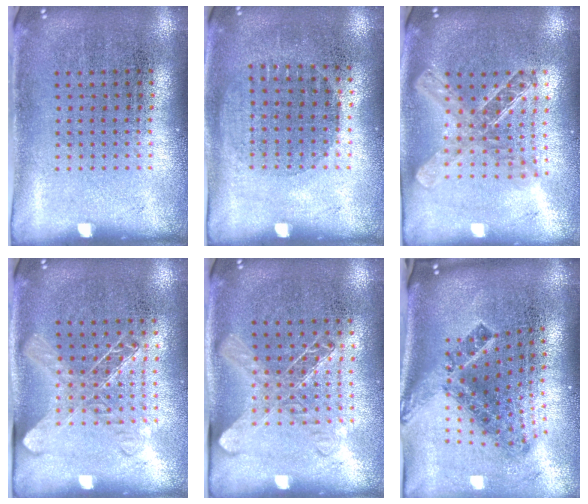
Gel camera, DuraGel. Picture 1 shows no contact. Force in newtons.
{"total": 0.9, "press": 0.8, "slide": 0.4}
{"total": 2.0, "press": 1.7, "slide": 1.2}
{"total": 1.3, "press": 1.2, "slide": 0.7}
{"total": 1.4, "press": 1.3, "slide": 0.6}
{"total": 2.2, "press": 1.4, "slide": 1.7}